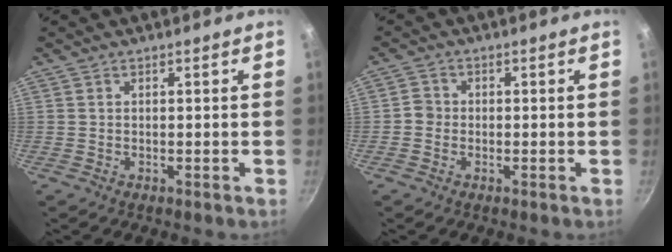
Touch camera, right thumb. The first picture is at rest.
{"total": 2.2, "force": [-0.7, 2.0, 0.6], "torque": [-0.001, 0.011, -0.019]}